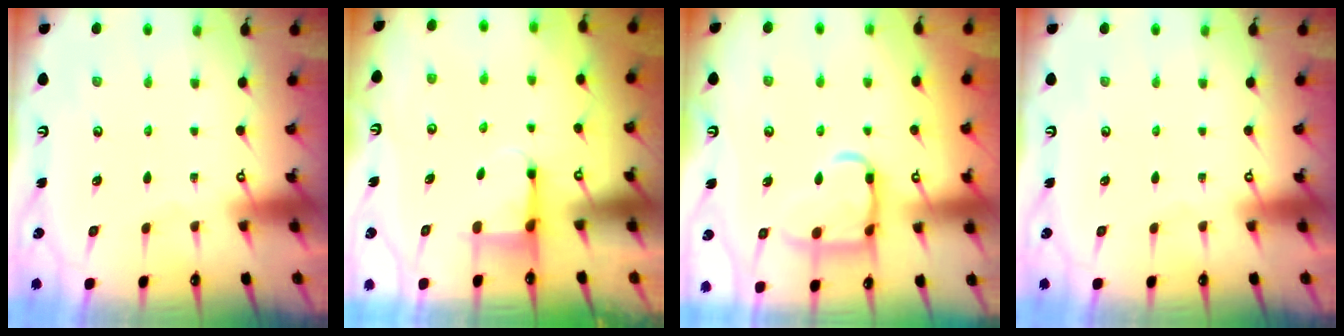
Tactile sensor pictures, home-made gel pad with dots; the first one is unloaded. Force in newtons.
{"total": 3.0, "press": 3.0, "slide": 0.8}
{"total": 13.5, "press": 13.5, "slide": 1.3}
{"total": 0.0}